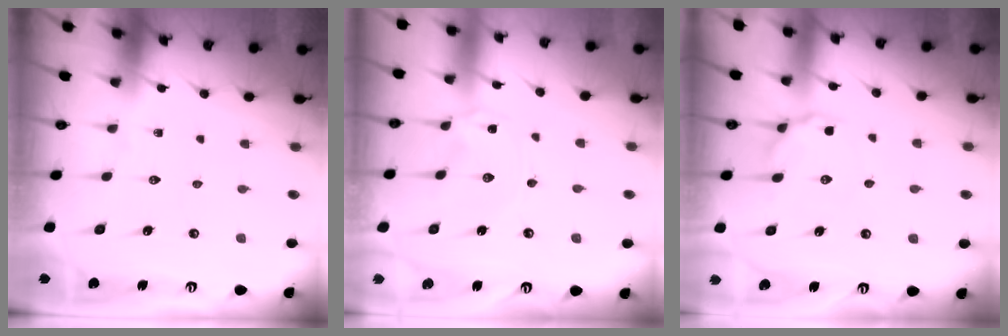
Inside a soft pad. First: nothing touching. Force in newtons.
{"total": 0.0}
{"total": 5.1, "press": 4.9, "slide": 1.4}